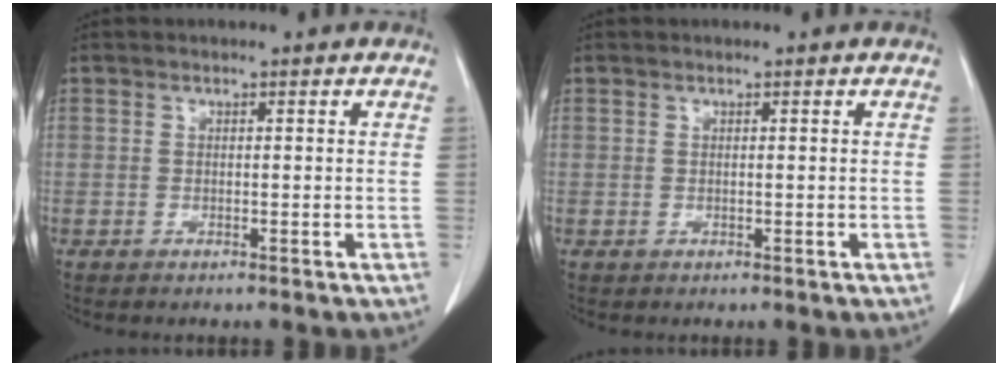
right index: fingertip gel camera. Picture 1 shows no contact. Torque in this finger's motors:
{"motor_torque": [0.00, 0.00, 0.01, -0.01]}